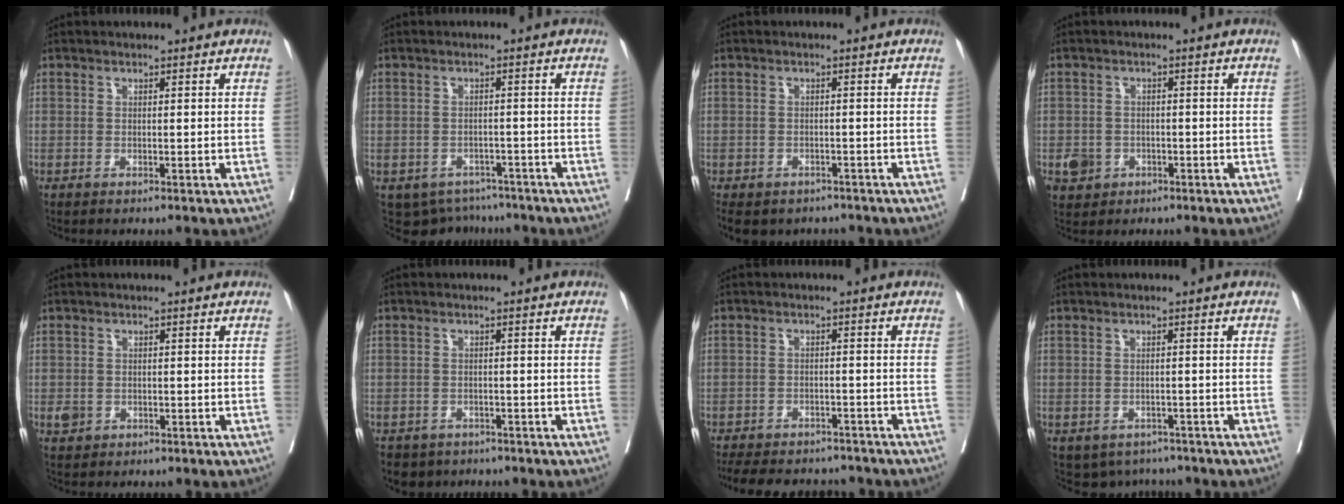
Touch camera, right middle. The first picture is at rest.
{"total": 6.3, "force": [-4.9, 3.8, 0.4], "torque": [0.001, 0.008, -0.064]}
{"total": 11.8, "force": [-8.2, 7.5, 3.8], "torque": [-0.106, -0.008, -0.095]}
{"total": 3.9, "force": [-1.6, 3.4, 0.9], "torque": [-0.012, 0.006, -0.021]}
{"total": 1.6, "force": [-0.5, 1.4, 0.7], "torque": [-0.013, 0.003, -0.003]}
{"total": 3.8, "force": [-2.9, 2.5, 0.1], "torque": [0.001, 0.004, -0.046]}
{"total": 14.4, "force": [-12.7, 4.7, 4.8], "torque": [-0.105, -0.001, -0.167]}
{"total": 4.3, "force": [-3.4, 2.6, 0.4], "torque": [0.008, 0.007, -0.044]}